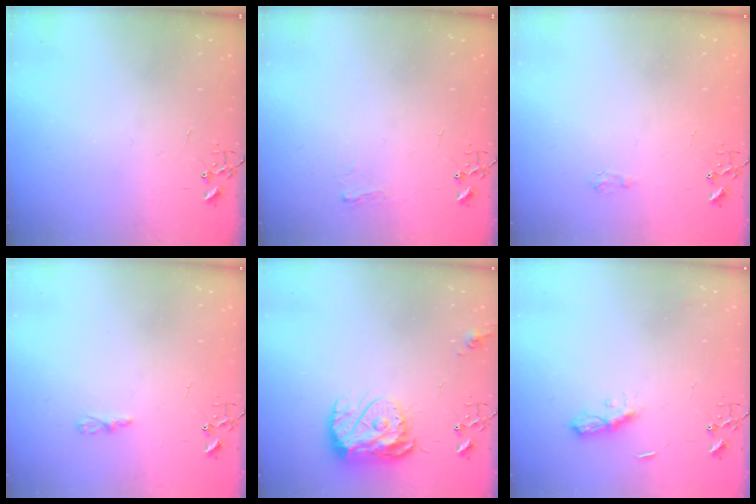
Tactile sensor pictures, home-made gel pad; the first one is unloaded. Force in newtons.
{"total": 6.3, "press": 6.3, "slide": 0.7}
{"total": 4.8, "press": 4.8, "slide": 0.7}
{"total": 2.9, "press": 2.9, "slide": 0.4}
{"total": 13.0, "press": 13.0, "slide": 1.2}
{"total": 6.2, "press": 6.2, "slide": 0.6}